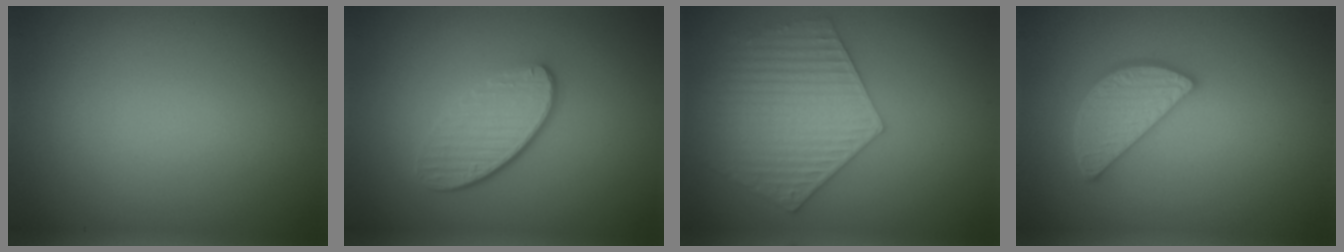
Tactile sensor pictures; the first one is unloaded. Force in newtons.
{"total": 3.8, "press": 2.8, "slide": 2.6}
{"total": 5.6, "press": 5.0, "slide": 2.6}
{"total": 4.1, "press": 3.5, "slide": 2.1}